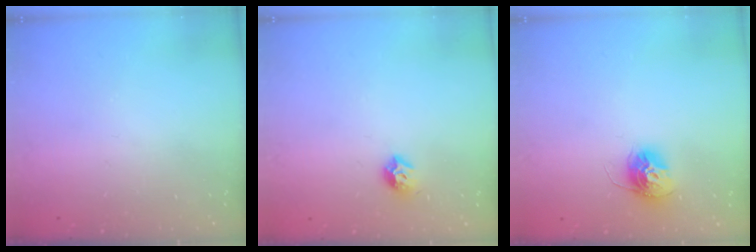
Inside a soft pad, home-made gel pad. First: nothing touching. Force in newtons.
{"total": 7.9, "press": 7.9, "slide": 0.7}
{"total": 12.1, "press": 12.1, "slide": 1.1}